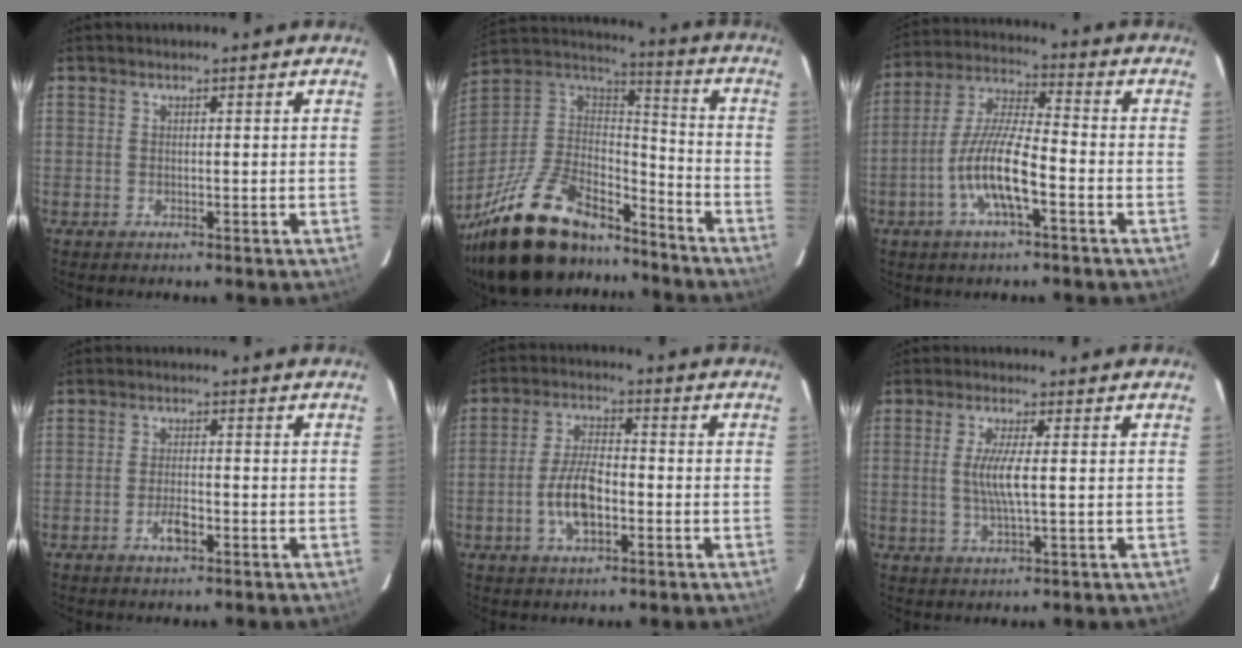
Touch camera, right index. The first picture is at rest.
{"total": 31.6, "force": [-22.7, 13.5, 17.4], "torque": [-0.356, -0.006, -0.364]}
{"total": 11.2, "force": [-4.5, 2.2, 10.0], "torque": [-0.209, -0.002, -0.088]}
{"total": 3.5, "force": [-1.8, 1.3, 2.7], "torque": [-0.057, 0.000, -0.034]}
{"total": 8.0, "force": [-2.6, 3.4, 6.8], "torque": [-0.138, 0.006, -0.046]}
{"total": 5.1, "force": [0.1, 0.3, 5.1], "torque": [-0.099, -0.005, 0.002]}